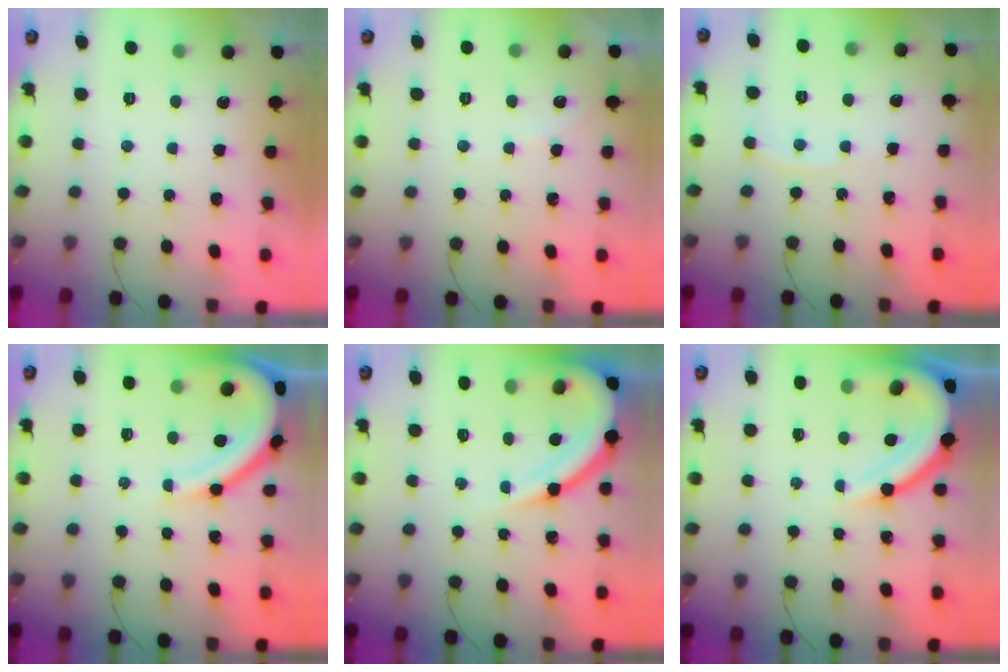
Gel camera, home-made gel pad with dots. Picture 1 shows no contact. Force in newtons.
{"total": 2.8, "press": 2.8, "slide": 0.5}
{"total": 3.5, "press": 3.5, "slide": 0.4}
{"total": 12.4, "press": 12.3, "slide": 1.1}
{"total": 12.9, "press": 12.9, "slide": 1.4}
{"total": 11.5, "press": 11.5, "slide": 1.1}